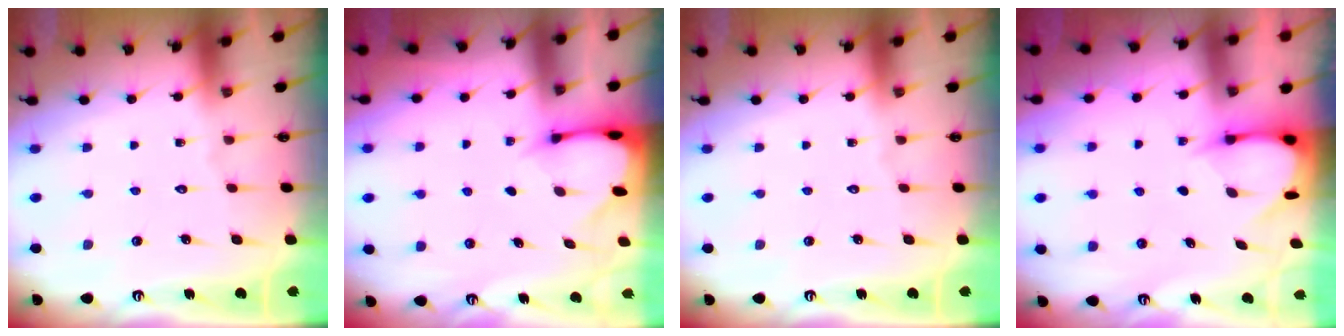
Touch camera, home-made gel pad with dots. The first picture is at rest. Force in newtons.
{"total": 2.5, "press": 2.5, "slide": 0.1}
{"total": 0.0}
{"total": 3.7, "press": 3.7, "slide": 0.3}